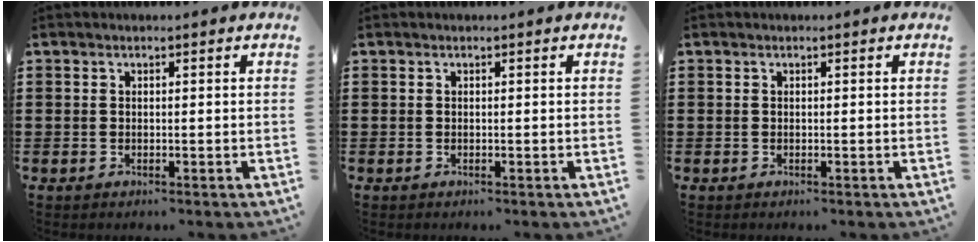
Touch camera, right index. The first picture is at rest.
{"total": 0.0}
{"total": 0.0}